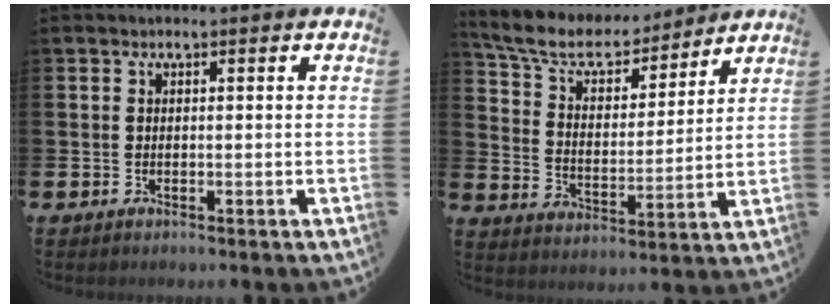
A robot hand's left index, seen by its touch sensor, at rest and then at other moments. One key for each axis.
{"total": 8.4, "fx": 7.4, "fy": 3.0, "fz": 2.5, "tx": -0.092, "ty": -0.047, "tz": 0.131}